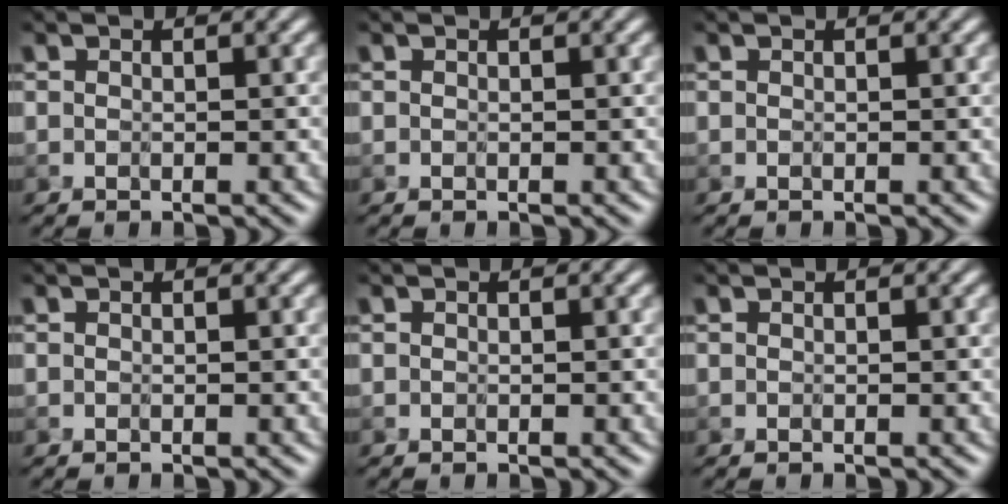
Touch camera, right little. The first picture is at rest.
{"total": 0.0}
{"total": 0.0}
{"total": 0.0}
{"total": 0.0}
{"total": 0.0}